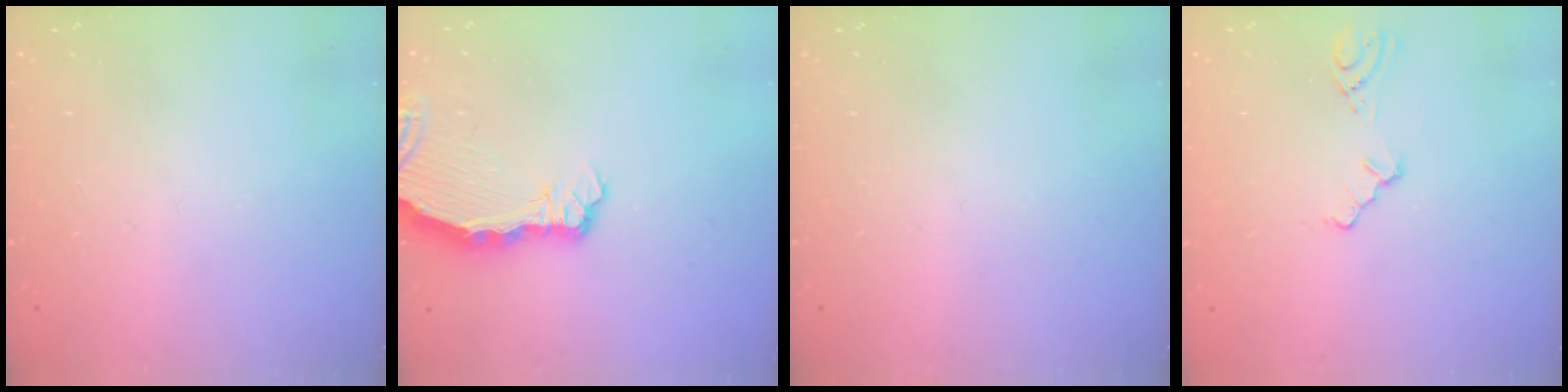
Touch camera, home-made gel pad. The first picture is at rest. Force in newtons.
{"total": 5.5, "press": 5.4, "slide": 1.0}
{"total": 0.0}
{"total": 3.0, "press": 3.0, "slide": 0.4}